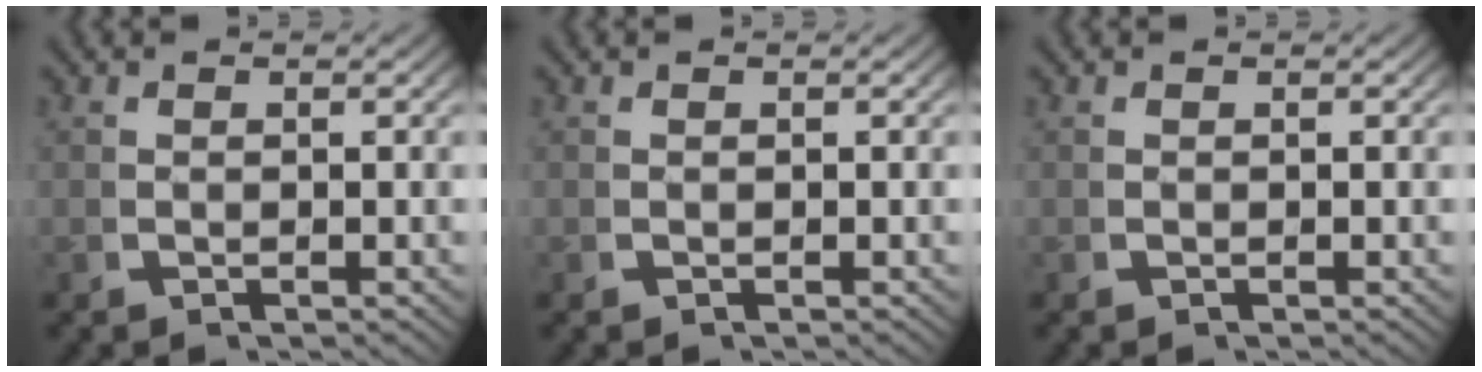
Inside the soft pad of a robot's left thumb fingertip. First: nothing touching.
{"total": 0.0}
{"total": 0.0}